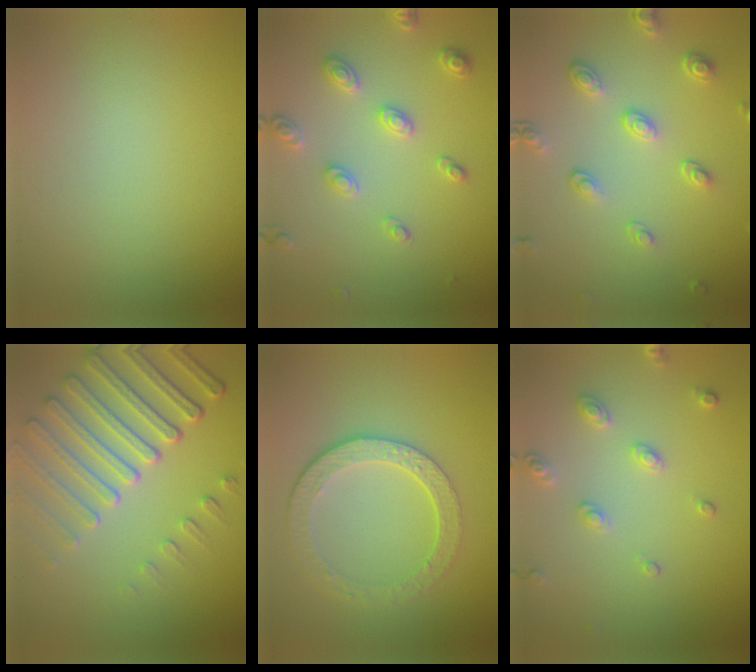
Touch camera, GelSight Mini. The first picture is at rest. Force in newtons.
{"total": 2.7, "press": 2.7, "slide": 0.4}
{"total": 3.6, "press": 2.7, "slide": 2.4}
{"total": 6.8, "press": 5.3, "slide": 4.2}
{"total": 4.5, "press": 3.4, "slide": 3.0}
{"total": 2.5, "press": 2.4, "slide": 0.7}